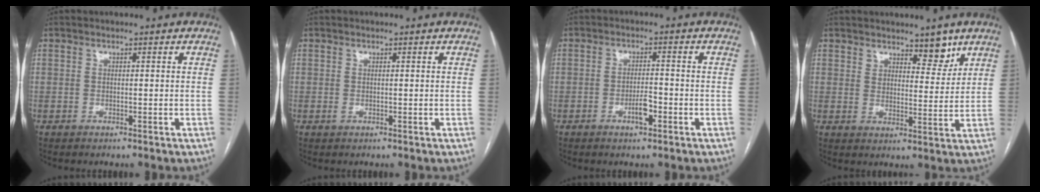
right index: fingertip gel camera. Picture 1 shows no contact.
{"total": 0.0}
{"total": 3.2, "force": [-1.5, 0.8, 2.7], "torque": [-0.050, 0.001, -0.026]}
{"total": 5.4, "force": [4.1, 2.3, 2.5], "torque": [-0.028, -0.008, 0.066]}